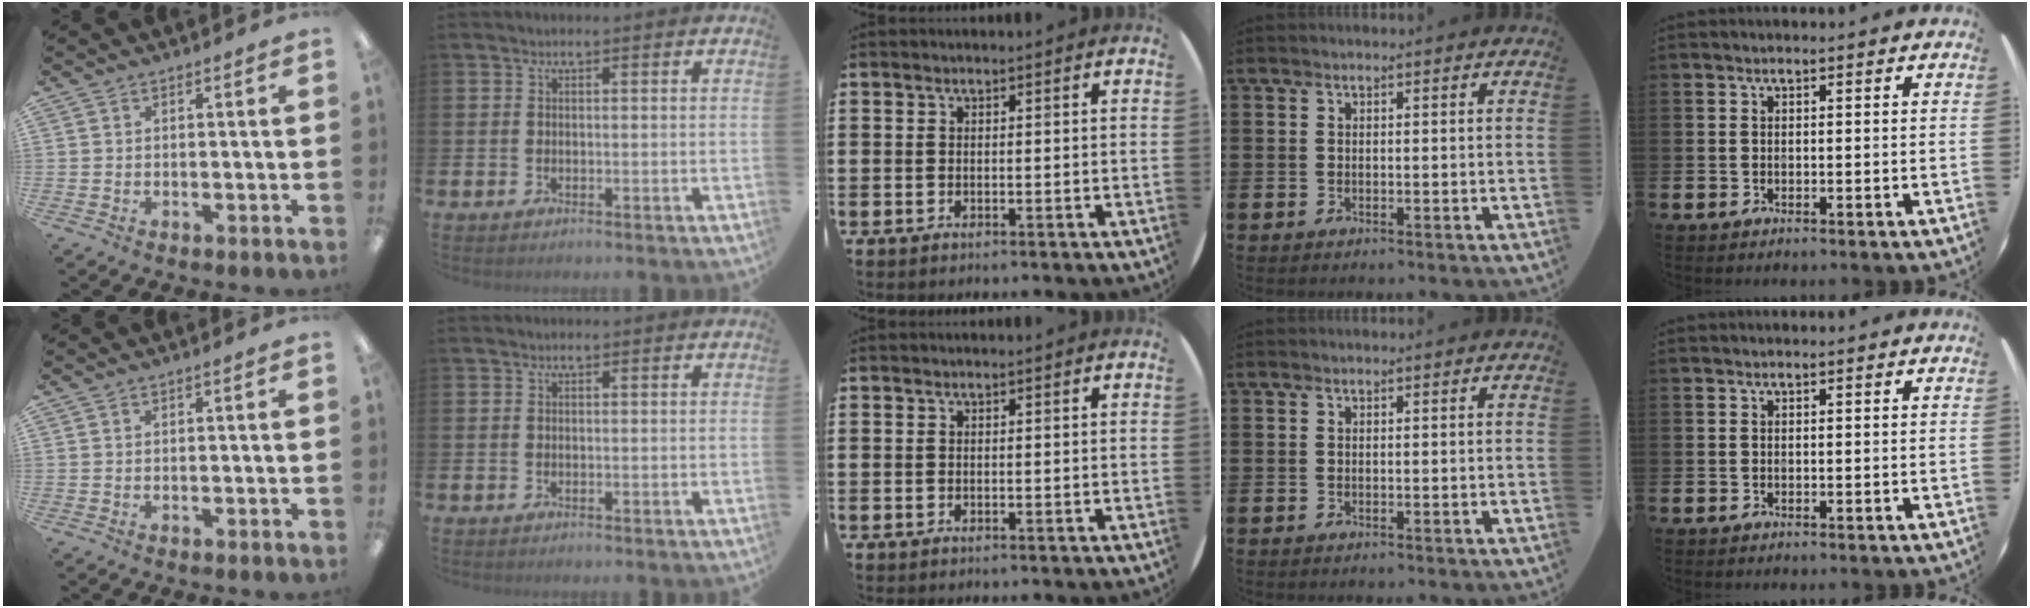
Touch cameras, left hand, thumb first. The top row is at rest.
{}